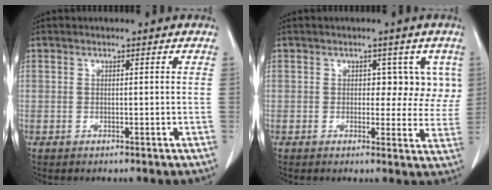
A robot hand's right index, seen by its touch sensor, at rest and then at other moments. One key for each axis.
{"total": 5.3, "fx": 1.8, "fy": 3.5, "fz": 3.5, "tx": -0.017, "ty": 0.011, "tz": 0.019}